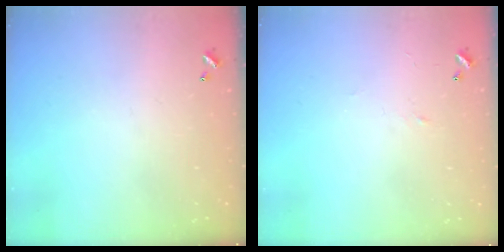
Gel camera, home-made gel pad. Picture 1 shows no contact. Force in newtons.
{"total": 2.9, "press": 2.9, "slide": 0.4}